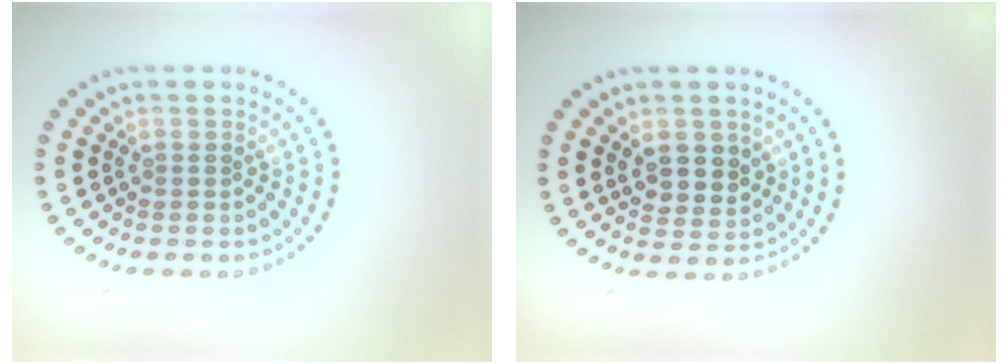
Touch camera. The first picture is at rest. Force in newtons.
{"total": 2.9, "press": 2.7, "slide": 0.8}